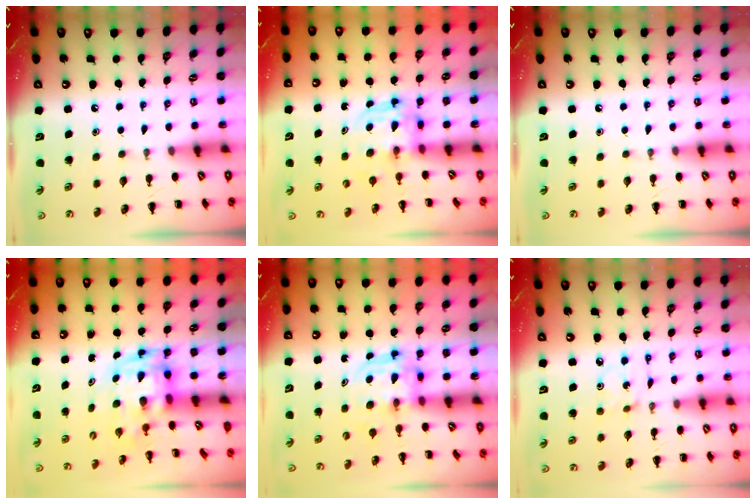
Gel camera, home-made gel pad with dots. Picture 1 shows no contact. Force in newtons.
{"total": 3.6, "press": 3.6, "slide": 0.2}
{"total": 0.0}
{"total": 3.1, "press": 3.1, "slide": 0.7}
{"total": 3.8, "press": 3.8, "slide": 0.2}
{"total": 1.2, "press": 1.2, "slide": 0.4}